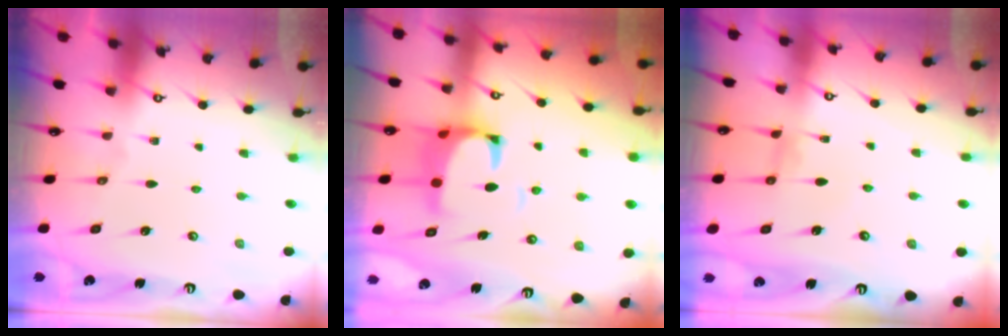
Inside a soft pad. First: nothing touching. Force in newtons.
{"total": 3.1, "press": 2.8, "slide": 1.3}
{"total": 0.8, "press": 0.7, "slide": 0.3}